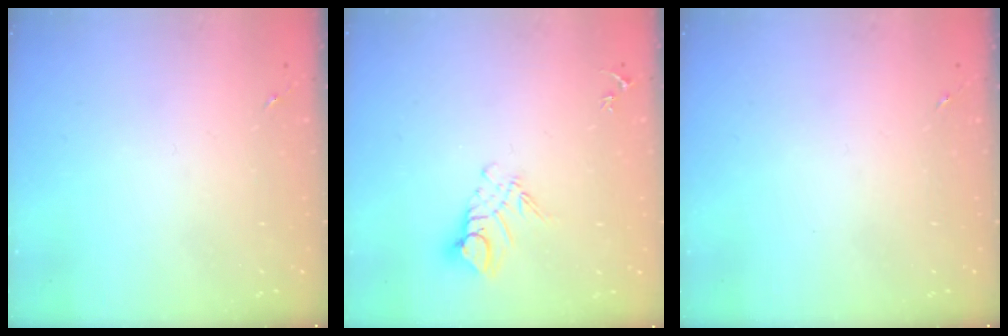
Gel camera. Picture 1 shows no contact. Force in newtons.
{"total": 9.1, "press": 9.1, "slide": 0.9}
{"total": 0.0}